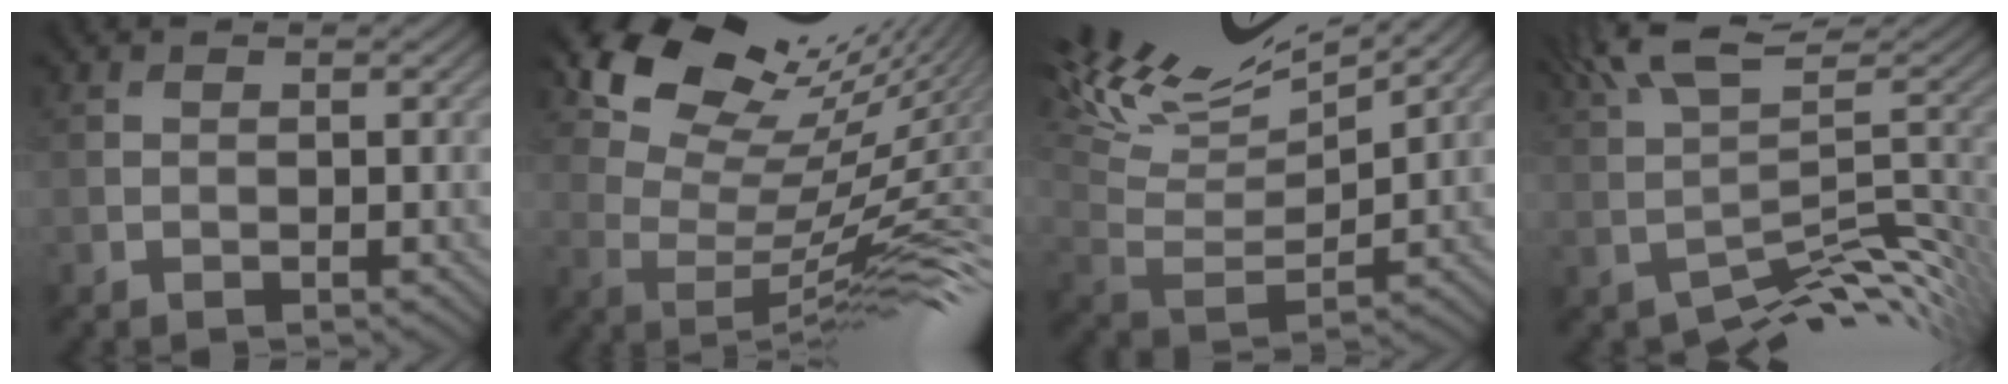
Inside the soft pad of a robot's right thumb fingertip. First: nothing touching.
{"total": 15.0, "force": [9.7, 5.4, 10.1], "torque": [-0.155, 0.015, 0.159]}
{"total": 15.8, "force": [11.2, 4.9, 10.0], "torque": [-0.235, 0.034, 0.184]}
{"total": 6.3, "force": [0.8, 1.7, 6.0], "torque": [-0.101, 0.010, 0.024]}